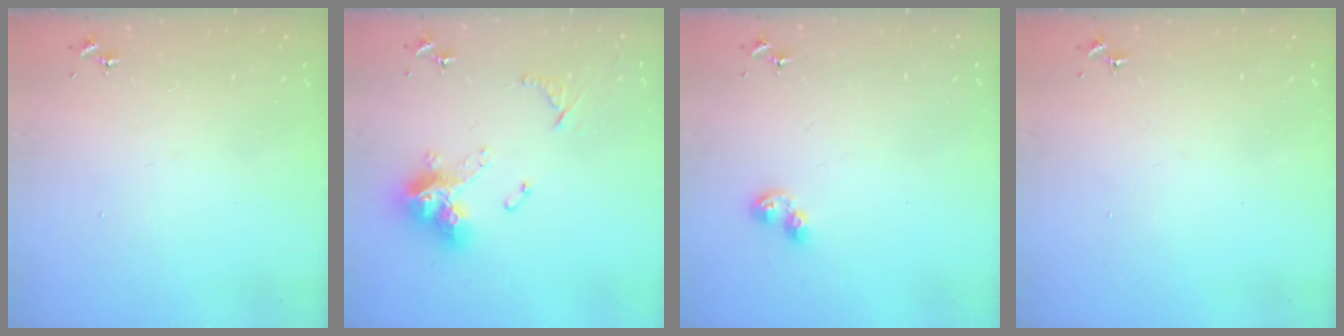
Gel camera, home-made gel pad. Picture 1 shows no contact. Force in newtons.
{"total": 15.3, "press": 15.2, "slide": 1.7}
{"total": 5.3, "press": 5.3, "slide": 0.5}
{"total": 0.0}